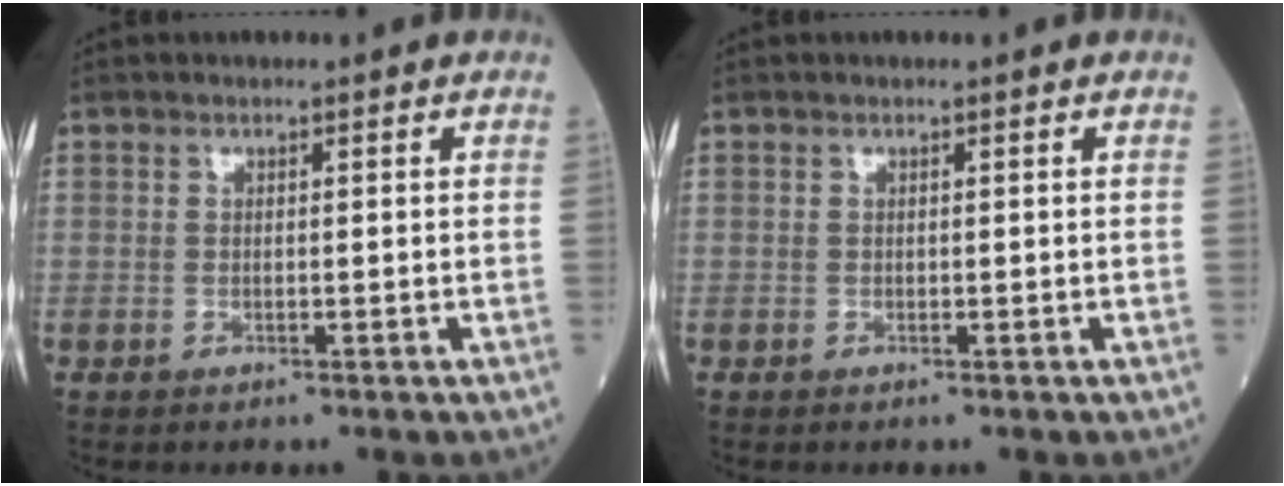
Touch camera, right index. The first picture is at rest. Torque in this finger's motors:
{"motor_torque": [0.00, 0.00, 0.00, 0.00]}